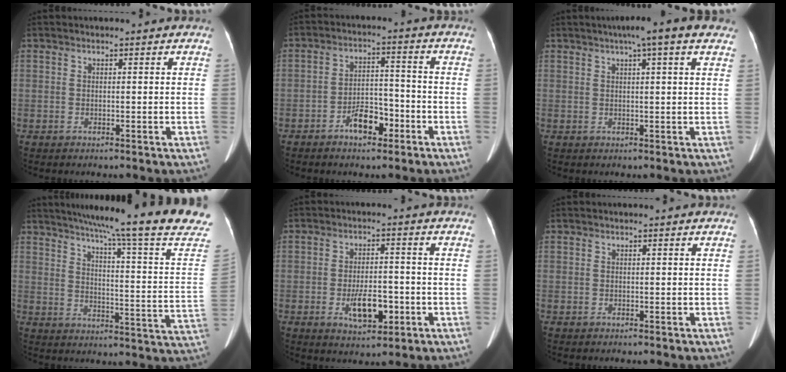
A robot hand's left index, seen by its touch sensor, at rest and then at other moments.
{"total": 5.8, "force": [-3.4, 2.7, 3.8], "torque": [-0.072, 0.015, -0.056]}
{"total": 7.6, "force": [5.2, 0.4, 5.6], "torque": [-0.075, 0.033, 0.059]}
{"total": 25.2, "force": [20.7, -1.0, 14.3], "torque": [-0.208, -0.061, 0.256]}
{"total": 6.5, "force": [-2.3, 2.8, 5.4], "torque": [-0.096, -0.002, -0.031]}
{"total": 0.0}